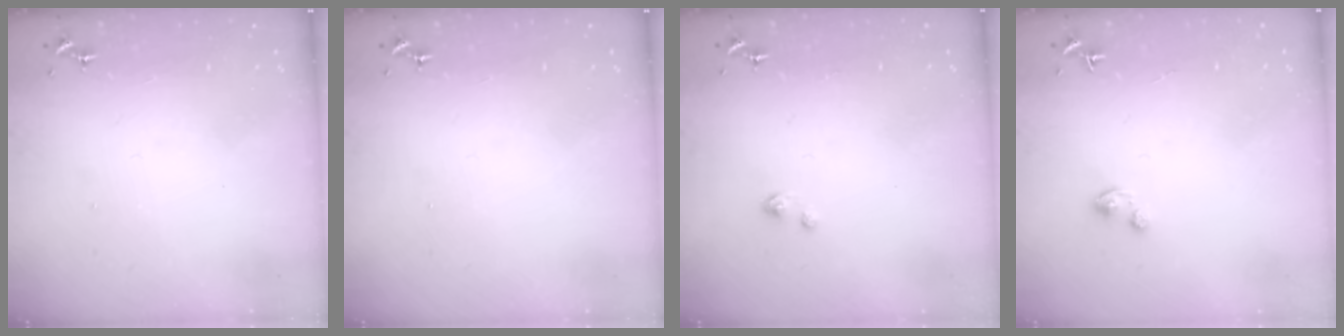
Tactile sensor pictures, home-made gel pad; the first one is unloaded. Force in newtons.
{"total": 0.0}
{"total": 1.1, "press": 1.1, "slide": 0.1}
{"total": 2.5, "press": 2.5, "slide": 0.2}